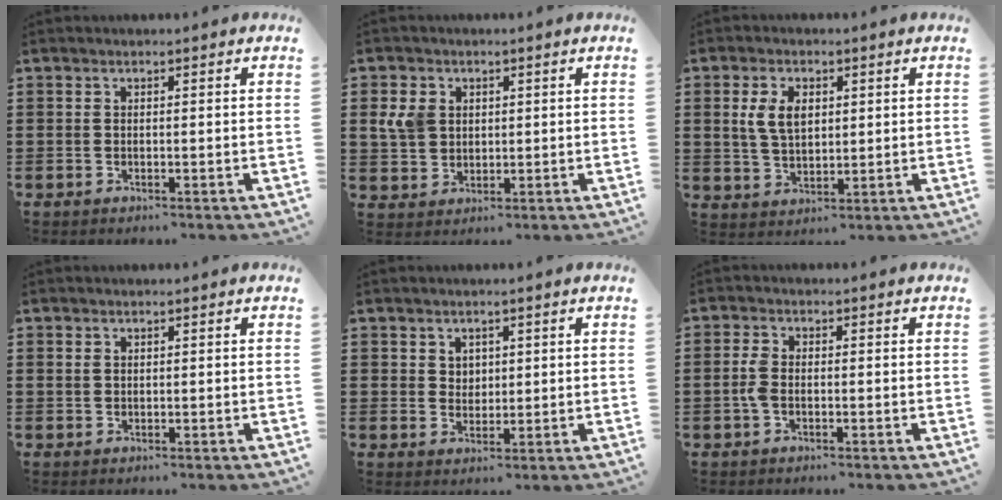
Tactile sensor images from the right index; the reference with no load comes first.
{"total": 4.8, "force": [1.1, 4.1, 2.4], "torque": [-0.077, 0.009, 0.016]}
{"total": 5.4, "force": [1.4, 3.3, 4.0], "torque": [-0.096, 0.010, 0.021]}
{"total": 0.7, "force": [0.3, 0.6, 0.3], "torque": [-0.007, 0.003, 0.007]}
{"total": 2.4, "force": [1.3, 1.9, 0.4], "torque": [-0.015, 0.010, 0.023]}
{"total": 2.7, "force": [-0.6, 1.5, 2.2], "torque": [-0.066, -0.006, -0.018]}